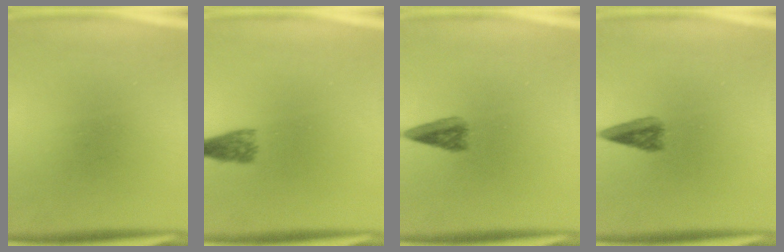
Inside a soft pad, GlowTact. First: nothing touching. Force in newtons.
{"total": 2.7}
{"total": 3.0}
{"total": 3.0}